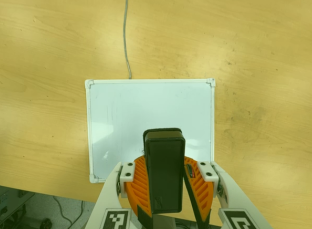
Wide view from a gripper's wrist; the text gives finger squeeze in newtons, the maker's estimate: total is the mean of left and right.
{"total": 8.2, "left": 8.5, "right": 7.8}